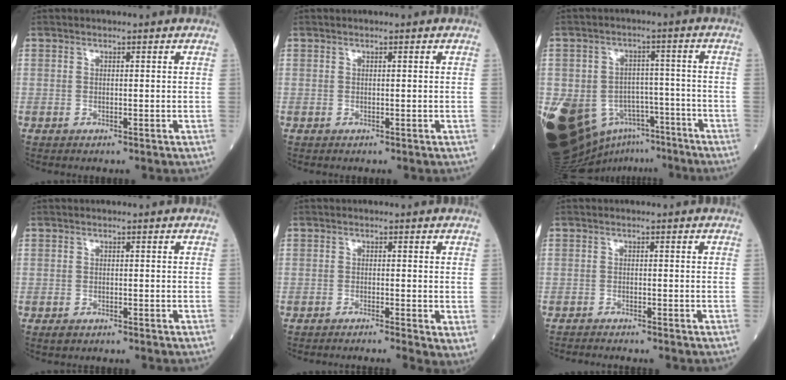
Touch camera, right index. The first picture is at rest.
{"total": 0.0}
{"total": 19.5, "force": [-10.3, 13.5, 9.5], "torque": [-0.208, 0.023, -0.146]}
{"total": 0.5, "force": [-0.4, 0.3, 0.3], "torque": [-0.007, 0.000, -0.007]}
{"total": 2.9, "force": [-1.2, 0.3, 2.7], "torque": [-0.026, -0.007, -0.020]}
{"total": 2.7, "force": [-2.6, -0.3, 0.7], "torque": [-0.009, -0.007, -0.041]}